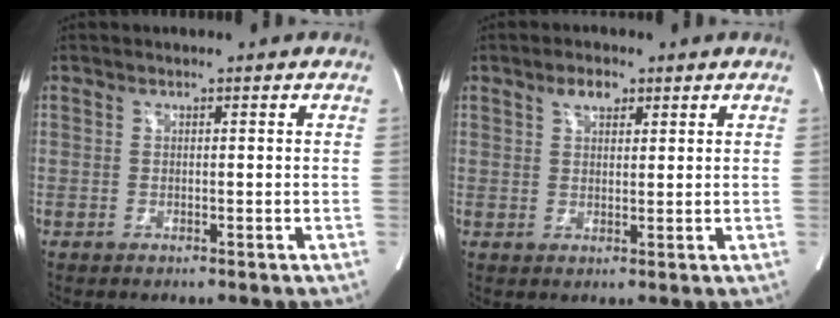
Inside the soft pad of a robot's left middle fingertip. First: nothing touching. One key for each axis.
{"total": 3.0, "fx": 1.8, "fy": 1.6, "fz": 1.8, "tx": -0.035, "ty": 0.009, "tz": 0.034}